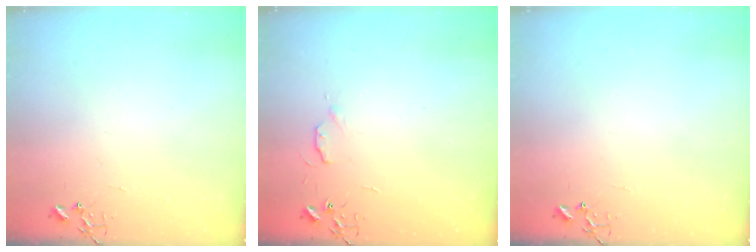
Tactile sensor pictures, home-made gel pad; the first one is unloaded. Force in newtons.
{"total": 4.6, "press": 4.6, "slide": 0.7}
{"total": 0.0}